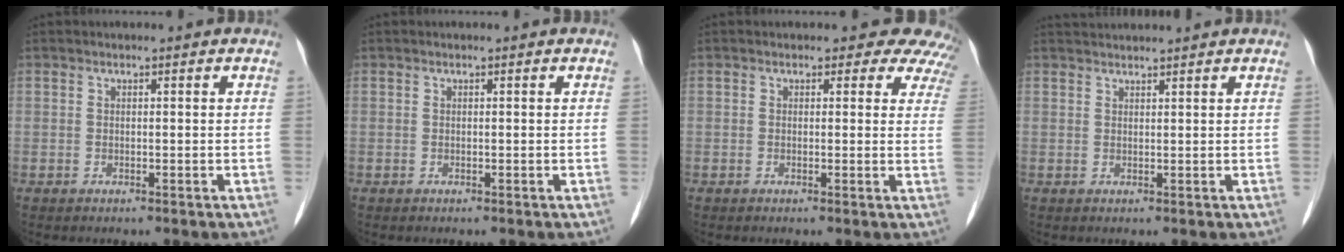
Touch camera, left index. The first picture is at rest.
{"total": 0.0}
{"total": 7.1, "force": [6.0, 3.7, 0.5], "torque": [0.037, -0.011, 0.029]}
{"total": 3.9, "force": [3.8, -0.4, 0.9], "torque": [-0.010, 0.033, 0.061]}